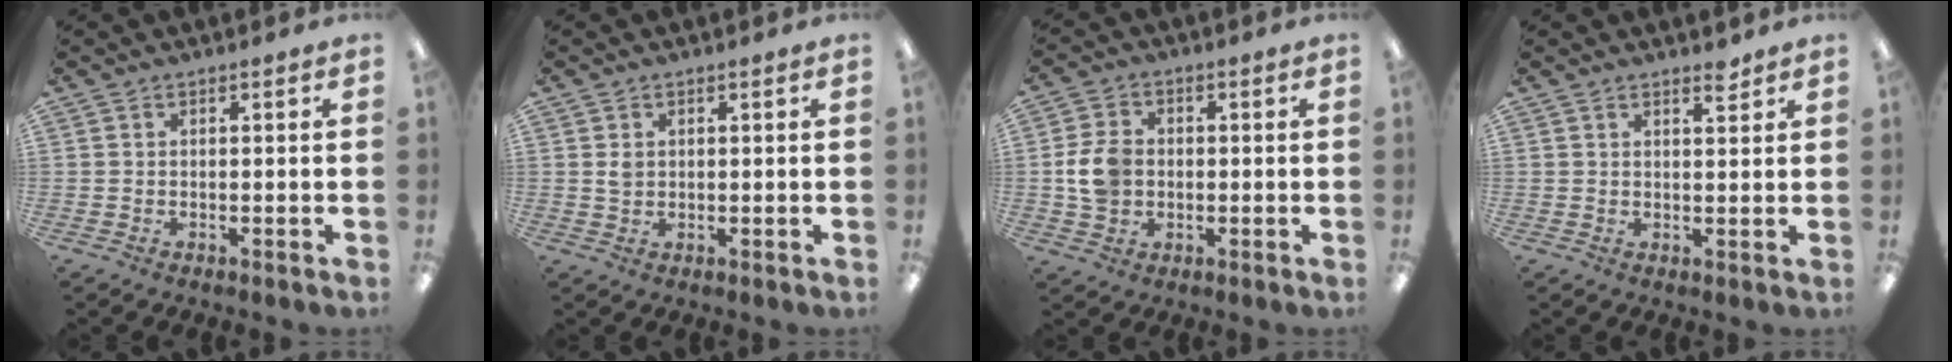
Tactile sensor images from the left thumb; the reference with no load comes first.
{"total": 1.9, "force": [0.6, 1.6, 0.9], "torque": [-0.012, 0.002, 0.008]}
{"total": 7.9, "force": [-0.2, 6.3, 4.8], "torque": [-0.102, 0.008, -0.002]}
{"total": 2.7, "force": [2.4, 0.7, 1.1], "torque": [-0.008, -0.013, 0.040]}